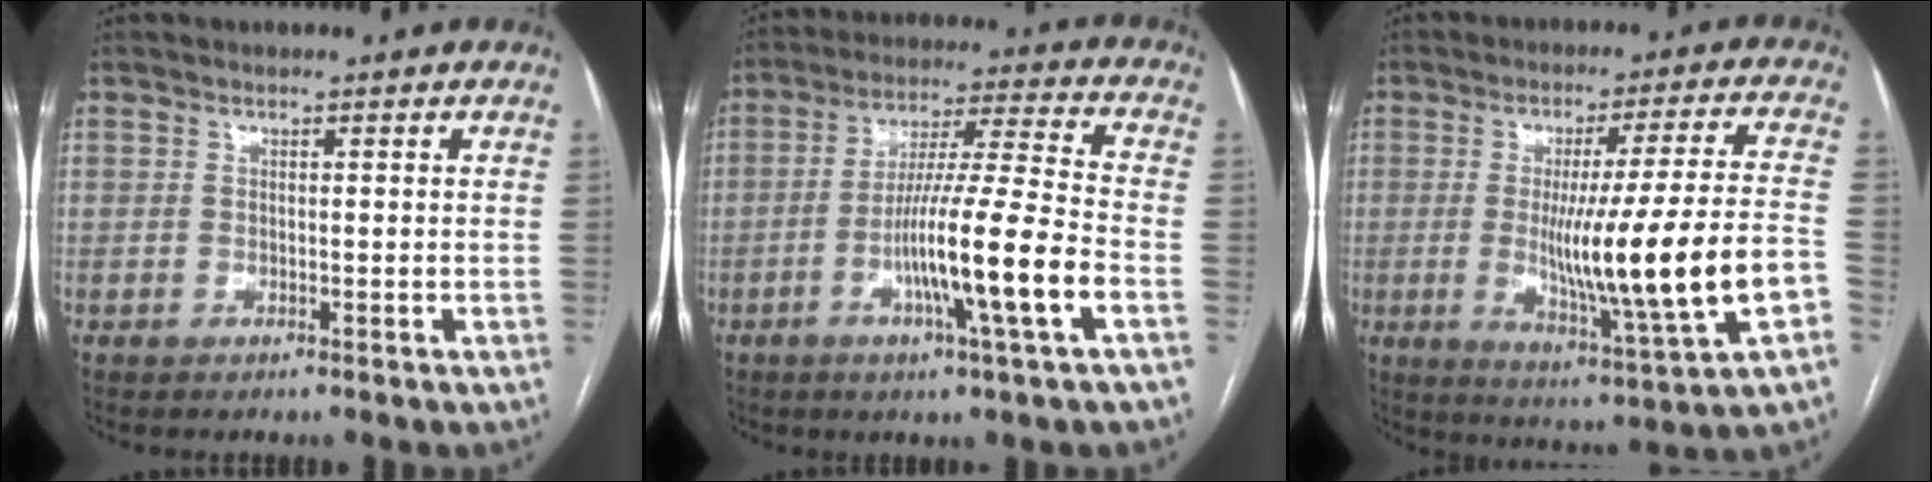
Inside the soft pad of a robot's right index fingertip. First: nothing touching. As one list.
[{"total": 14.7, "force": [-4.9, -1.0, 13.8], "torque": [-0.246, -0.008, -0.090]}, {"total": 18.5, "force": [-3.5, -0.5, 18.1], "torque": [-0.285, -0.017, -0.049]}]